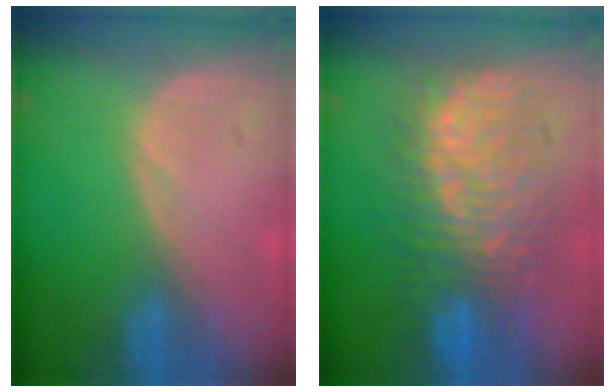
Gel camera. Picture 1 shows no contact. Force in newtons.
{"total": 11.6, "press": 11.6, "slide": 1.3}